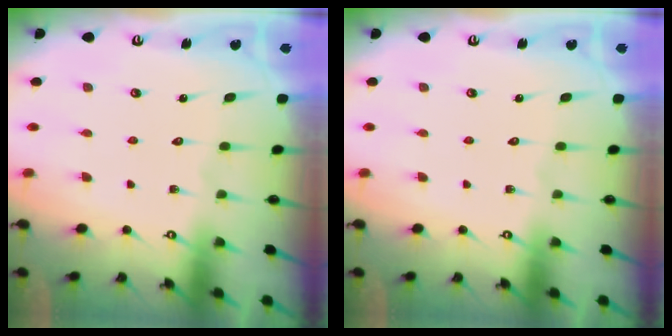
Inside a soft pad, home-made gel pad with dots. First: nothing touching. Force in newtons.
{"total": 0.0}